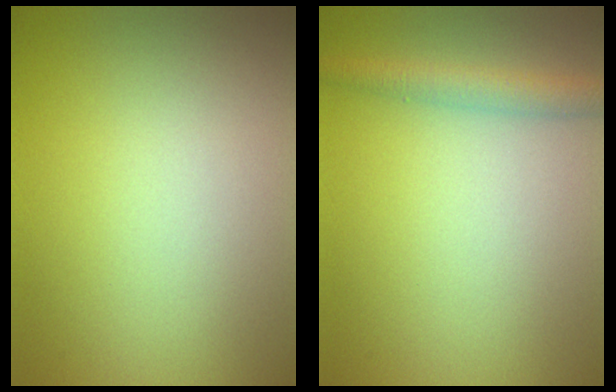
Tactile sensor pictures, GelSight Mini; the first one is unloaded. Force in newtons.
{"total": 2.4, "press": 2.4, "slide": 0.2}